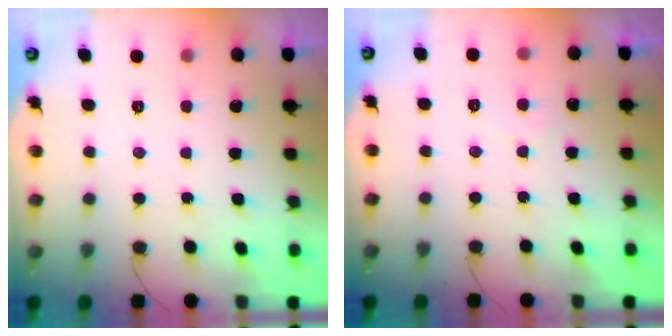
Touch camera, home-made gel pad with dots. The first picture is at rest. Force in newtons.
{"total": 4.8, "press": 4.8, "slide": 0.2}